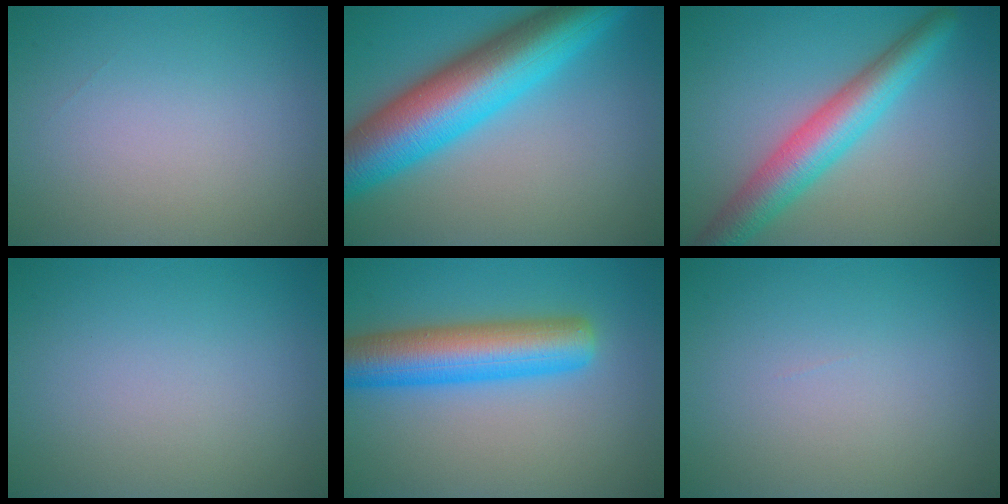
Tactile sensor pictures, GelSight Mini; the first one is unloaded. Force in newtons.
{"total": 12.2, "press": 12.2, "slide": 0.4}
{"total": 6.2, "press": 6.1, "slide": 0.3}
{"total": 0.0}
{"total": 7.6, "press": 7.6, "slide": 0.2}
{"total": 0.0}